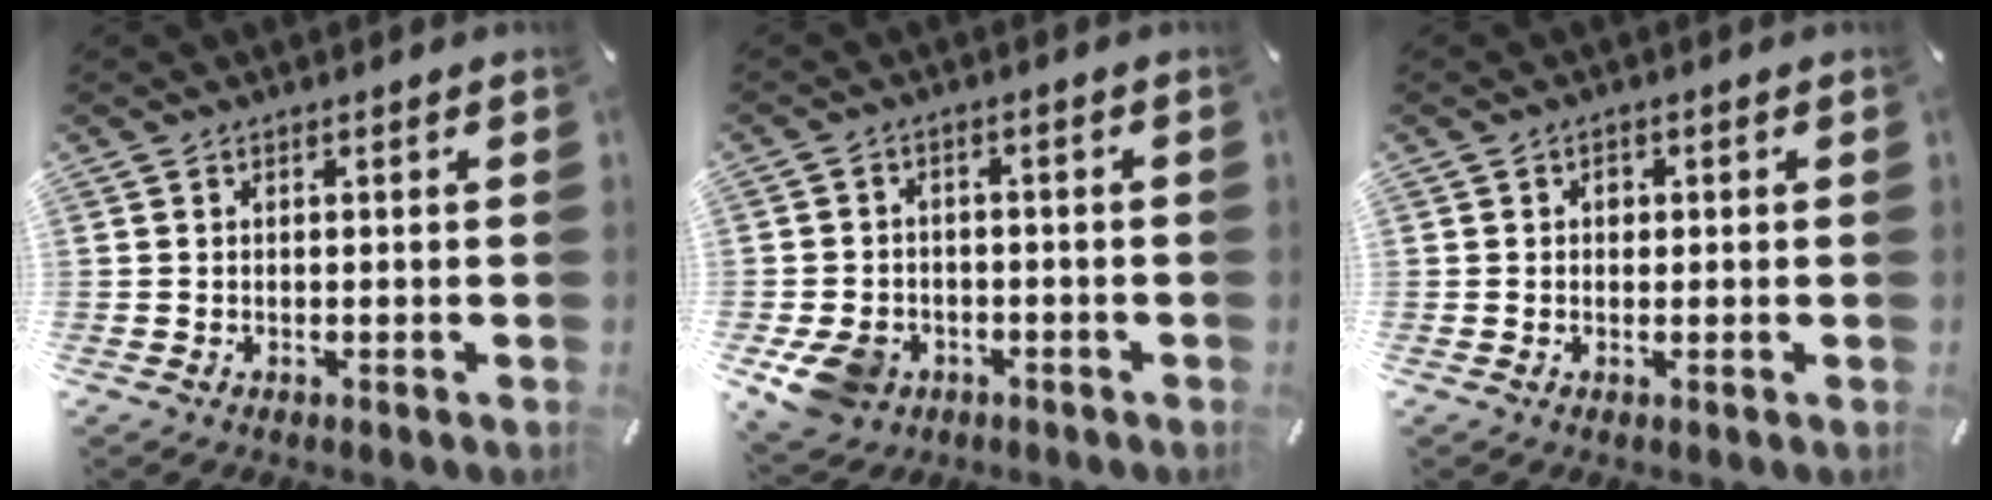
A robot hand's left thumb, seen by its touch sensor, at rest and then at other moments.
{"total": 8.4, "force": [-3.8, 6.6, 3.7], "torque": [-0.084, 0.019, -0.070]}
{"total": 1.6, "force": [0.1, 1.4, 0.7], "torque": [-0.001, 0.001, -0.005]}